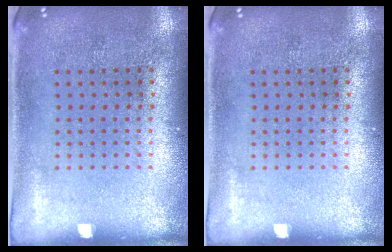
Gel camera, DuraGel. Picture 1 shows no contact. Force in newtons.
{"total": 0.0}